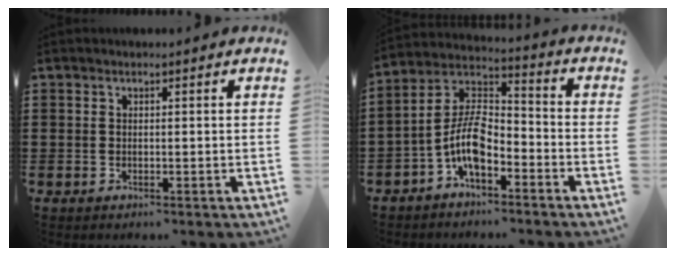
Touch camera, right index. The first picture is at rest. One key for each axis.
{"total": 8.7, "fx": -3.9, "fy": 4.1, "fz": 6.6, "tx": -0.165, "ty": -0.004, "tz": -0.083}